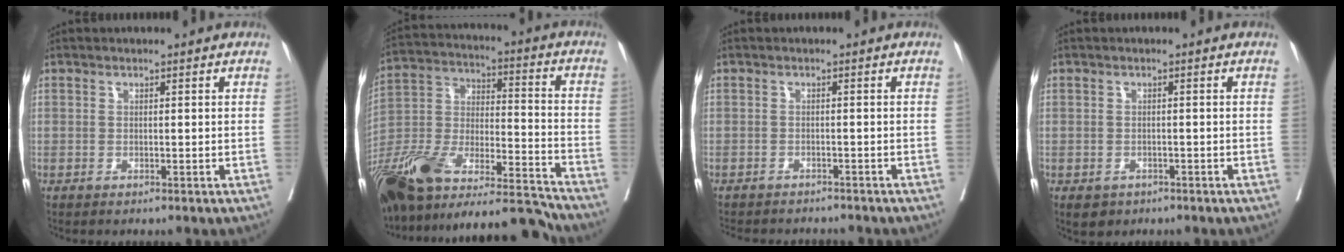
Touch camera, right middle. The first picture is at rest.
{"total": 27.9, "force": [-22.8, 5.5, 15.2], "torque": [-0.296, -0.023, -0.385]}
{"total": 8.3, "force": [-7.8, 1.8, 2.2], "torque": [-0.031, -0.006, -0.099]}
{"total": 3.0, "force": [-1.9, 2.2, 0.7], "torque": [-0.007, -0.001, -0.025]}